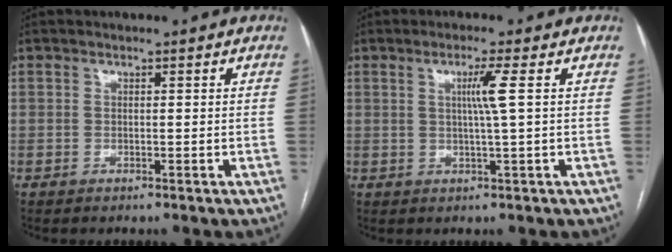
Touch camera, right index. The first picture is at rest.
{"total": 3.7, "force": [0.8, -1.0, 3.4], "torque": [-0.065, -0.002, 0.014]}